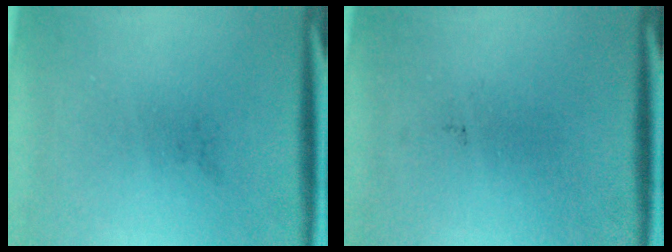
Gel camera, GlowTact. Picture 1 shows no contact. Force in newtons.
{"total": 0.0}